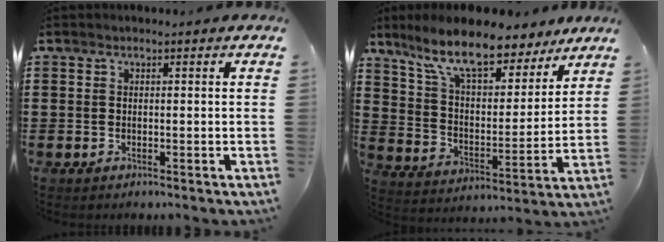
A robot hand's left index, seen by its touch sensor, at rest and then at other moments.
{"total": 11.1, "force": [9.0, 2.5, 5.9], "torque": [-0.141, -0.041, 0.157]}